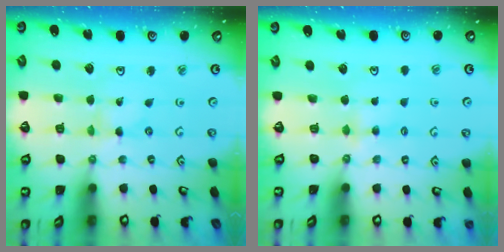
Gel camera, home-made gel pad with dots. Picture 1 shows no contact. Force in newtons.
{"total": 2.8, "press": 2.8, "slide": 0.4}